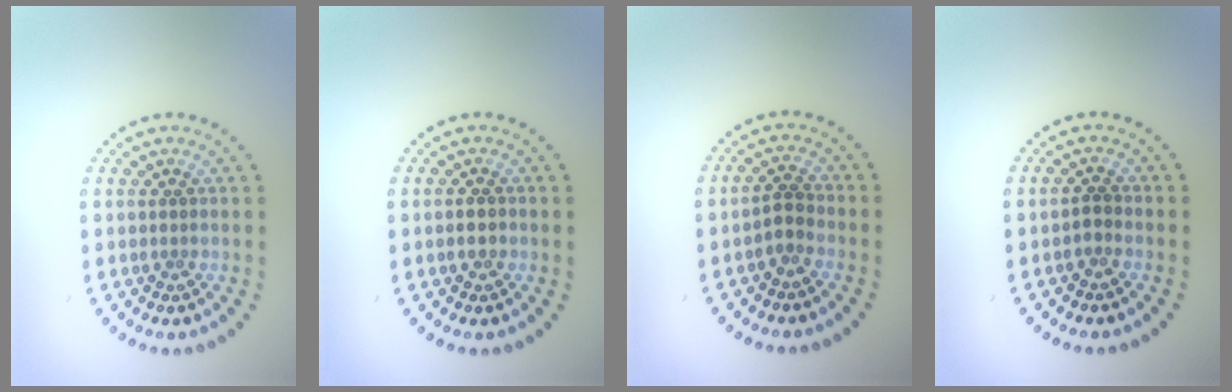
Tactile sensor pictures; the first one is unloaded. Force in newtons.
{"total": 1.1, "press": 1.0, "slide": 0.3}
{"total": 1.6, "press": 1.3, "slide": 0.9}
{"total": 0.7, "press": 0.6, "slide": 0.4}